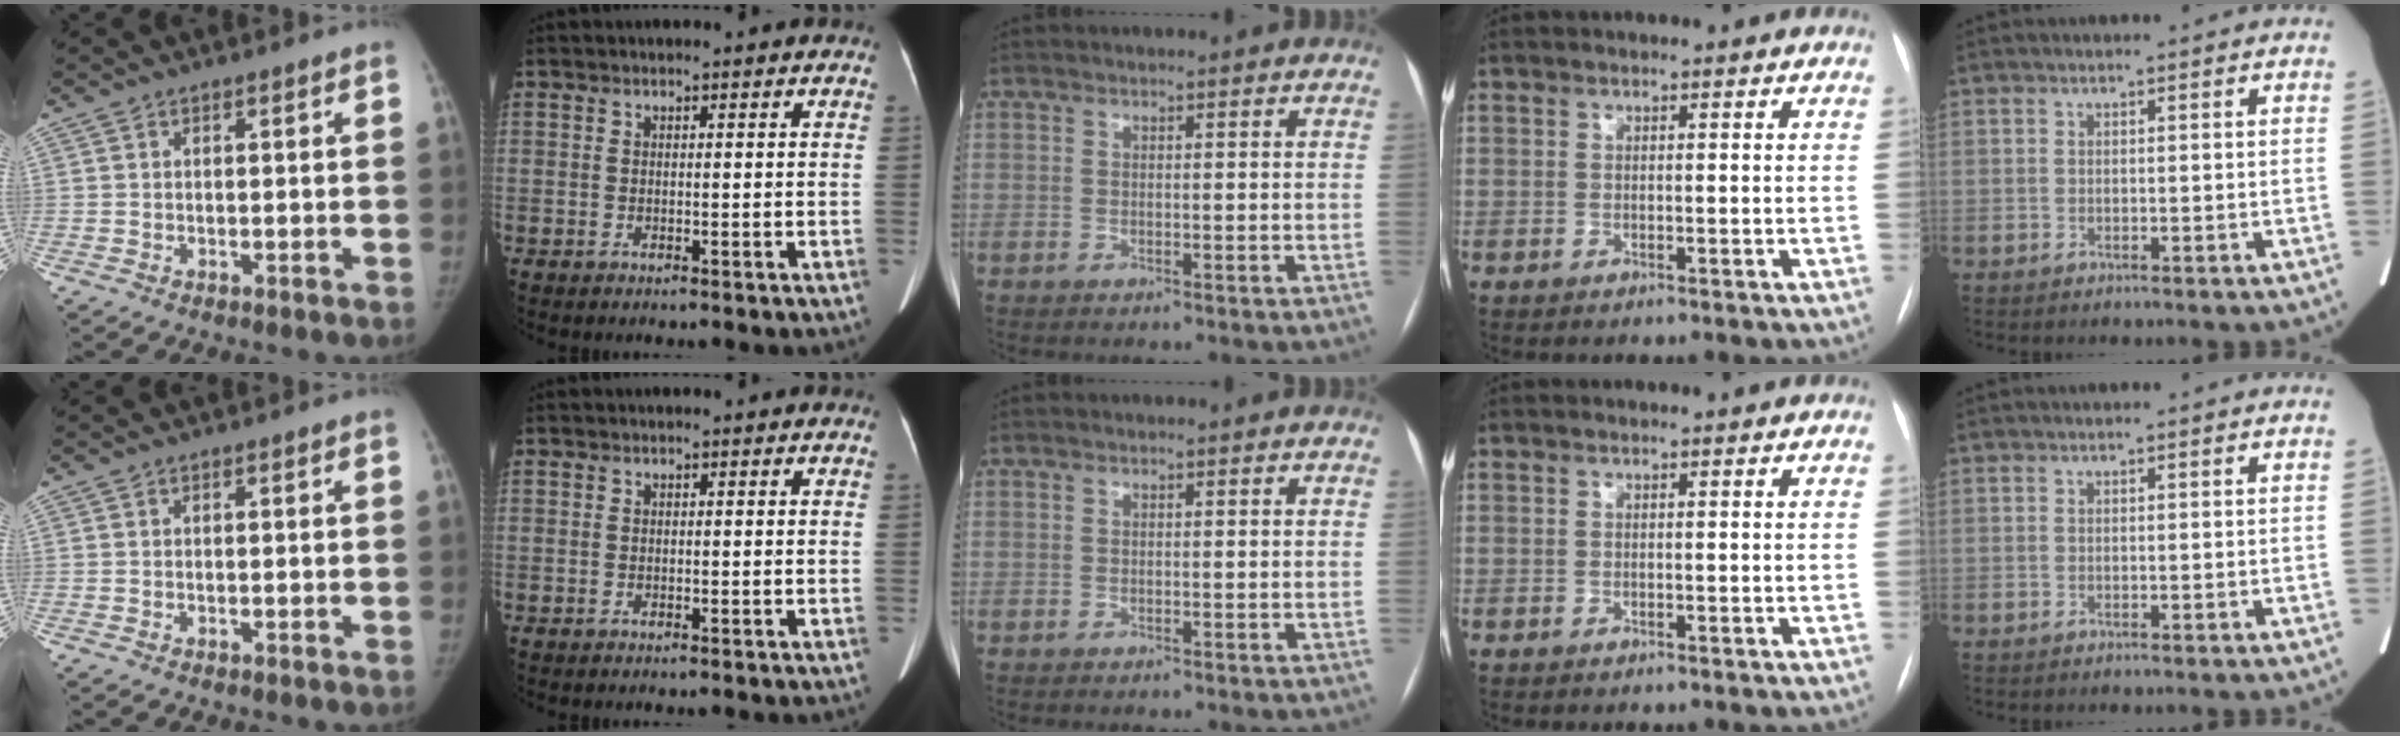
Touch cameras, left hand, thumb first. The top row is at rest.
{}